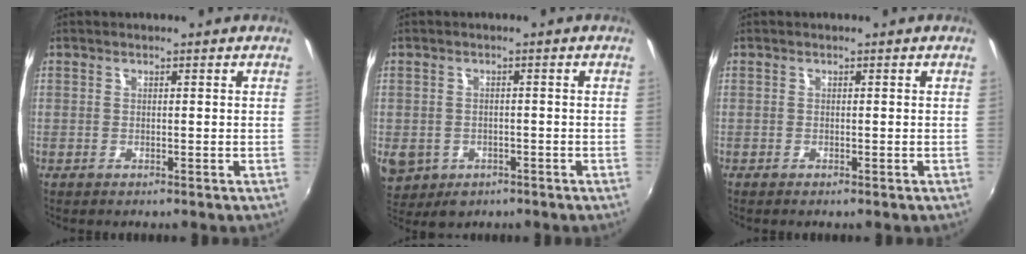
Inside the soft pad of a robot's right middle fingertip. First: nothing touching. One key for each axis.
{"total": 7.5, "fx": -2.5, "fy": 6.2, "fz": 3.2, "tx": -0.085, "ty": -0.016, "tz": -0.033}
{"total": 0.0}